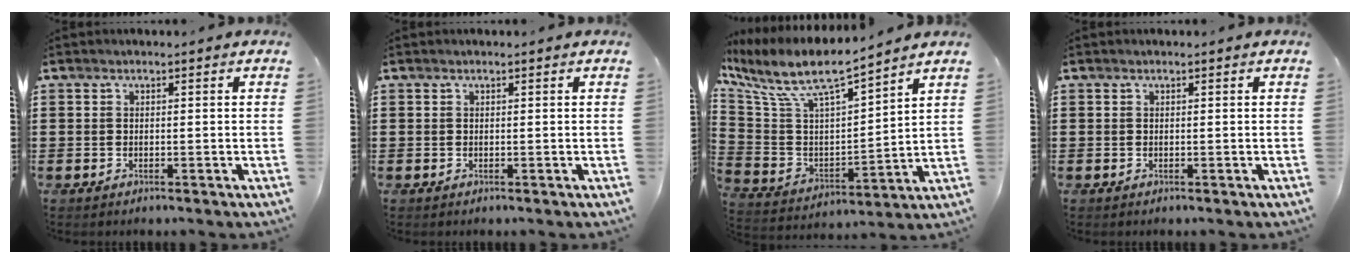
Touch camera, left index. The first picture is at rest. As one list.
[{"total": 0.0}, {"total": 9.4, "force": [7.2, 2.3, 5.7], "torque": [-0.139, -0.043, 0.121]}, {"total": 0.0}]